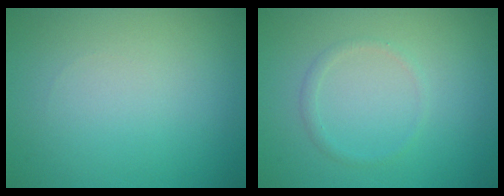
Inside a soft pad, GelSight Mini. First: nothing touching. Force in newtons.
{"total": 0.9, "press": 0.9, "slide": 0.1}